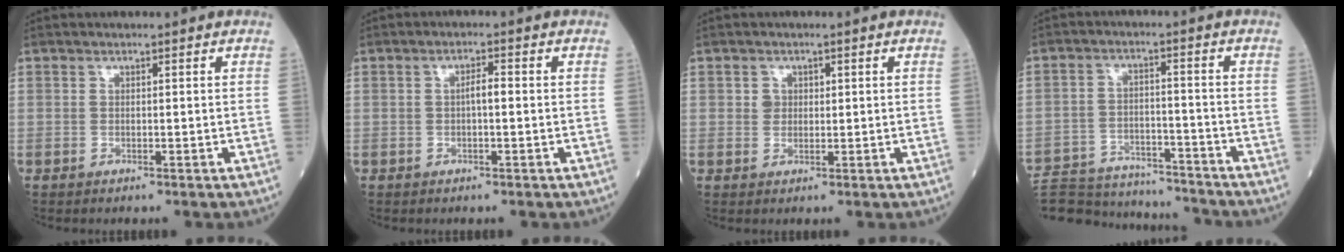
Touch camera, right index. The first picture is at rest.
{"total": 2.0, "force": [-0.1, 0.4, 1.9], "torque": [-0.033, 0.005, -0.003]}
{"total": 1.6, "force": [0.5, 1.4, 0.4], "torque": [-0.004, 0.004, 0.010]}
{"total": 19.1, "force": [-18.0, 3.9, 5.1], "torque": [-0.119, -0.001, -0.265]}